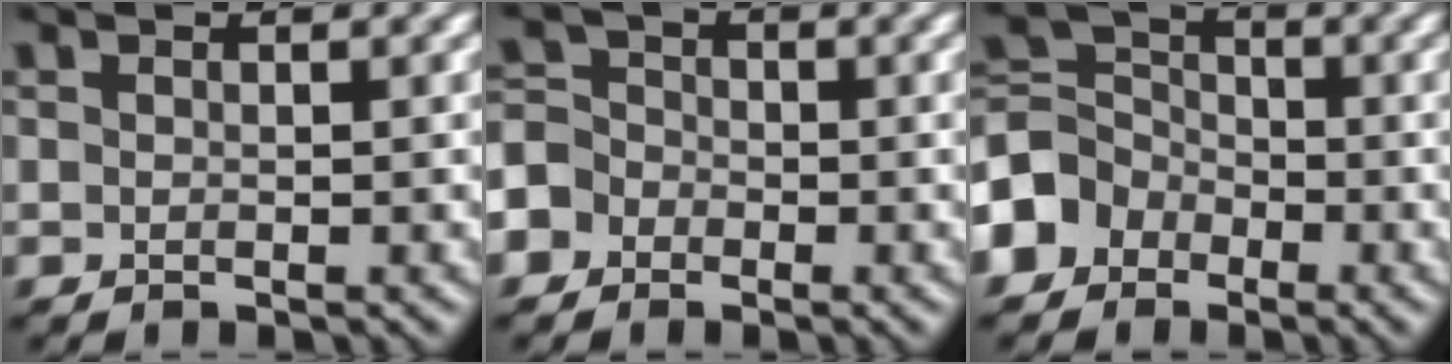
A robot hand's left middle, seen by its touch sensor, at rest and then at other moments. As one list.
[{"total": 4.6, "force": [-2.8, 3.5, 0.7], "torque": [0.000, 0.006, -0.066]}, {"total": 4.8, "force": [-2.9, 3.7, 0.9], "torque": [-0.018, 0.014, -0.071]}]